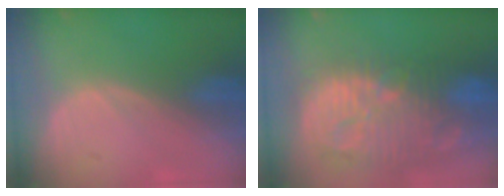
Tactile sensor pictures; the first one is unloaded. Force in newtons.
{"total": 14.4, "press": 12.5, "slide": 7.1}